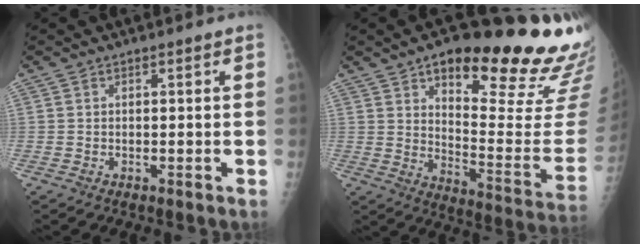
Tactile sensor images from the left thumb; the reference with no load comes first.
{"total": 26.2, "force": [16.8, 7.5, 18.7], "torque": [-0.205, -0.093, 0.235]}